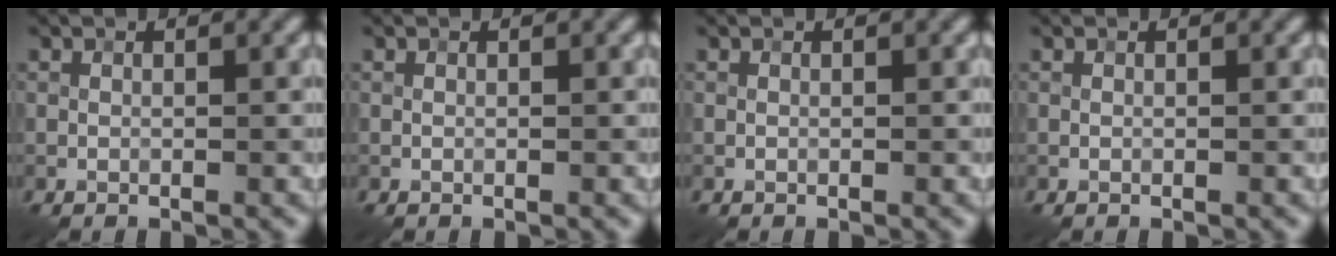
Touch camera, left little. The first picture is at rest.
{"total": 0.0}
{"total": 0.0}
{"total": 0.0}